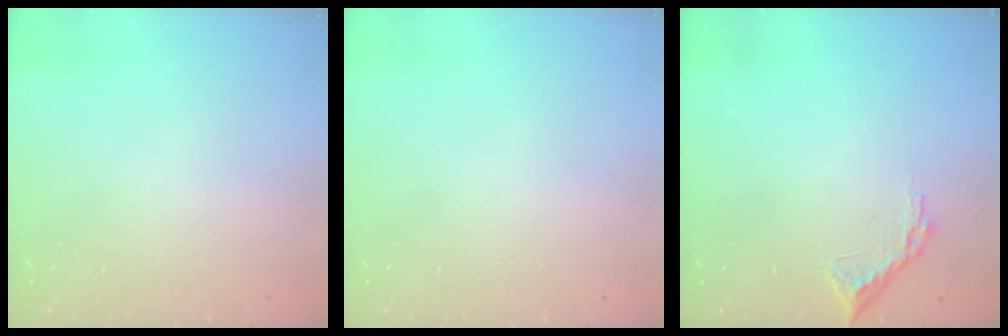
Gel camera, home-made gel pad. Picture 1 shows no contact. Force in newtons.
{"total": 0.0}
{"total": 7.4, "press": 7.4, "slide": 0.3}